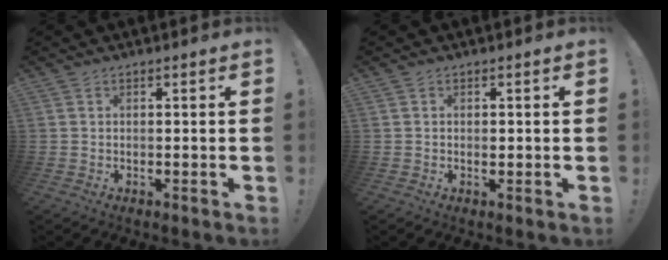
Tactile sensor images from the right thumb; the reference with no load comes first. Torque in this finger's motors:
{"motor_torque": [-0.07, 0.14, -0.26, 0.22, -0.04]}